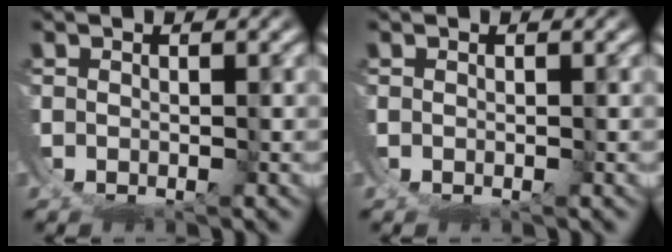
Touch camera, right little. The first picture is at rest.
{"total": 0.0}